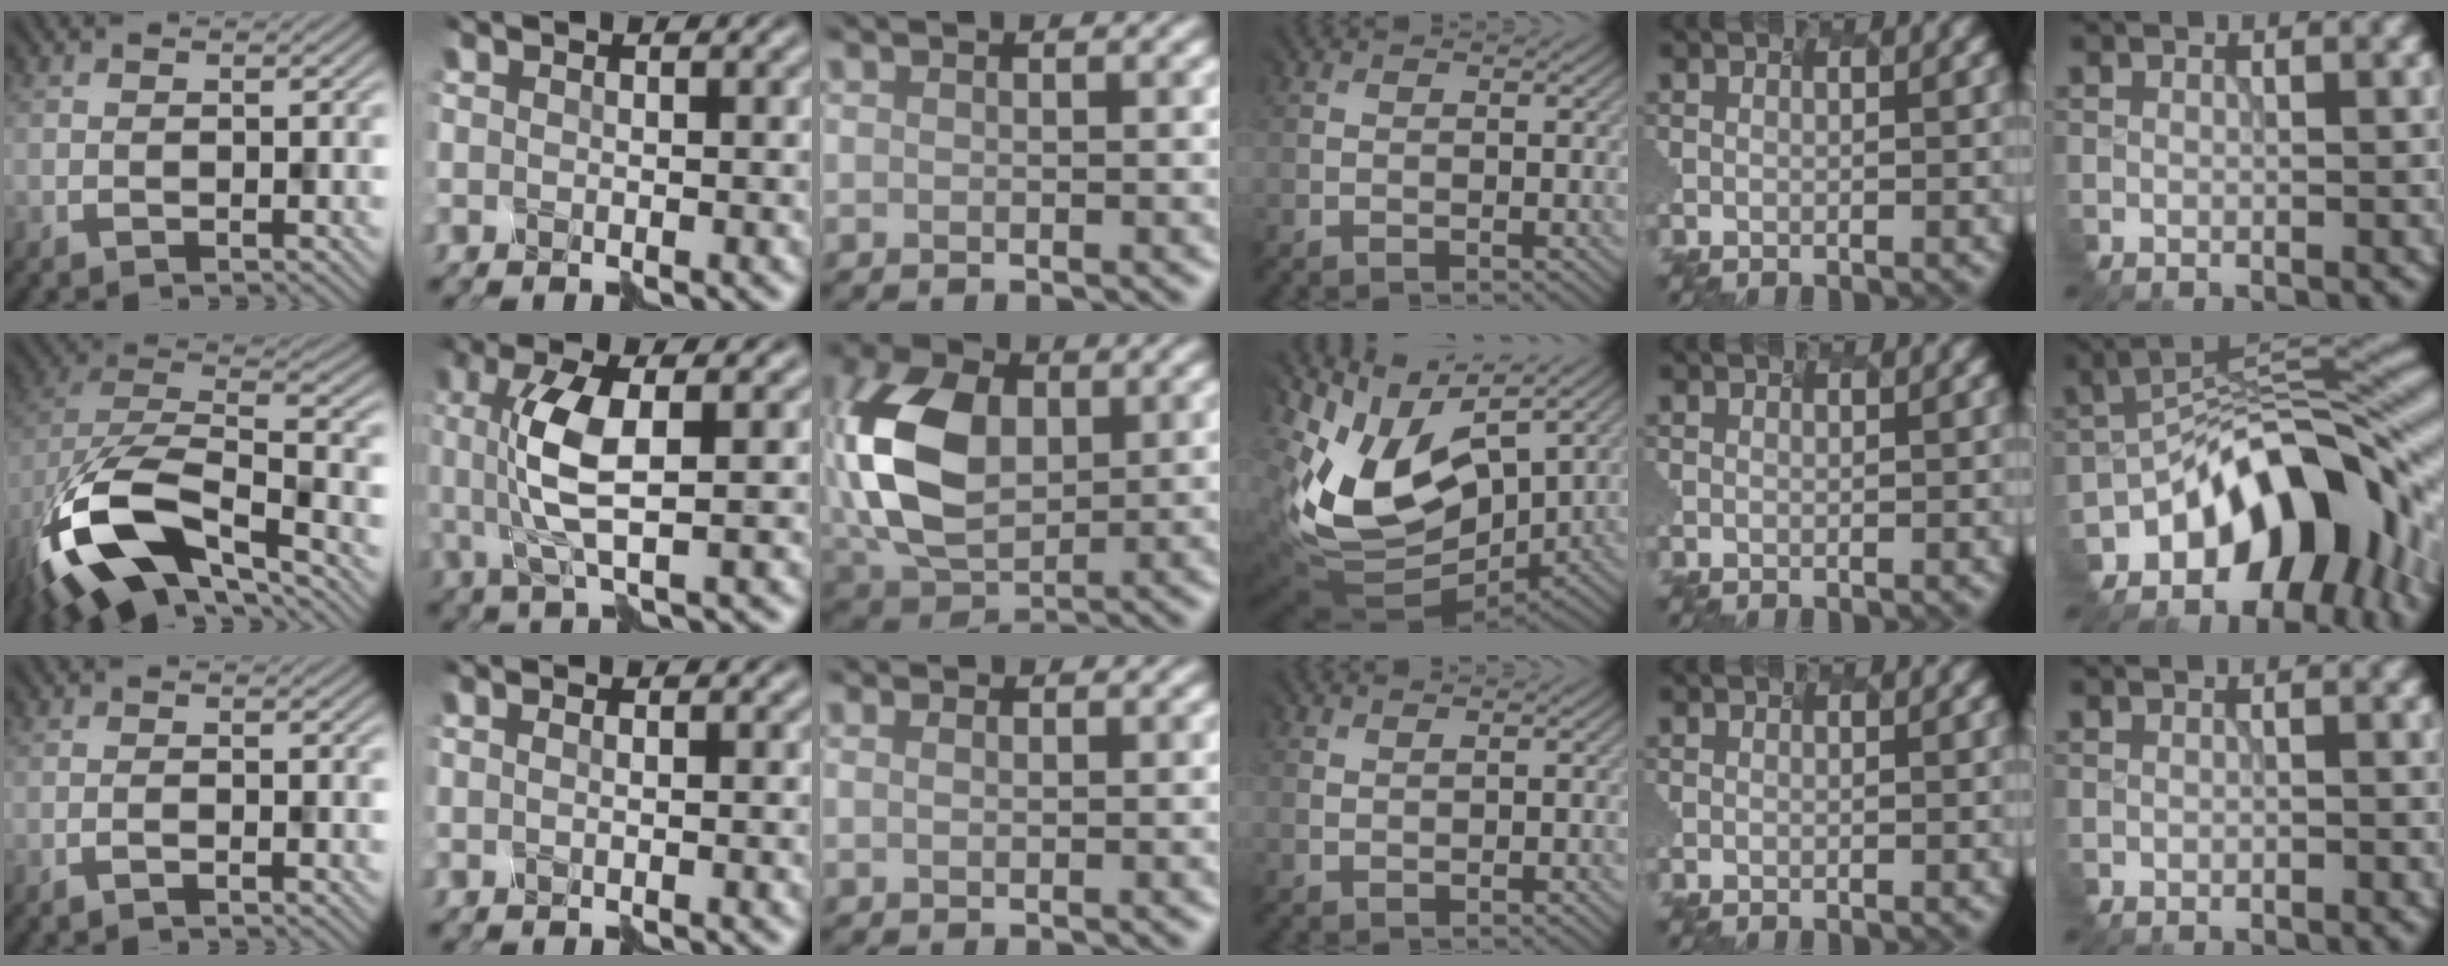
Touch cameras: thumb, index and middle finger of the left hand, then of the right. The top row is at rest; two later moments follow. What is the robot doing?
{"motion": "disassemble", "object": "markers"}